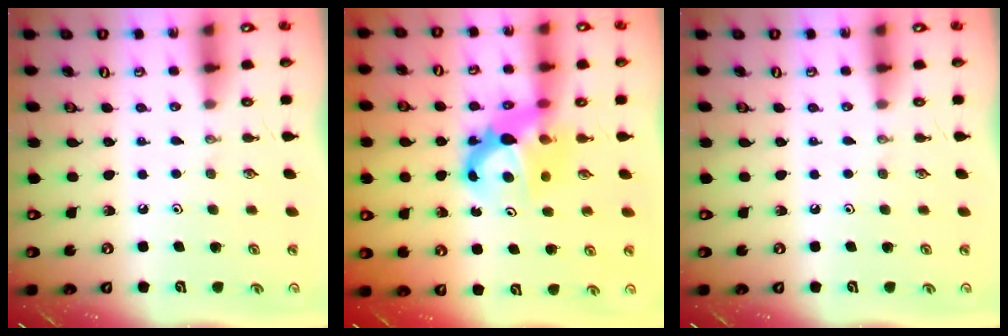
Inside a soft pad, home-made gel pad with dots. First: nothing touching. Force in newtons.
{"total": 7.5, "press": 7.5, "slide": 0.6}
{"total": 0.0}